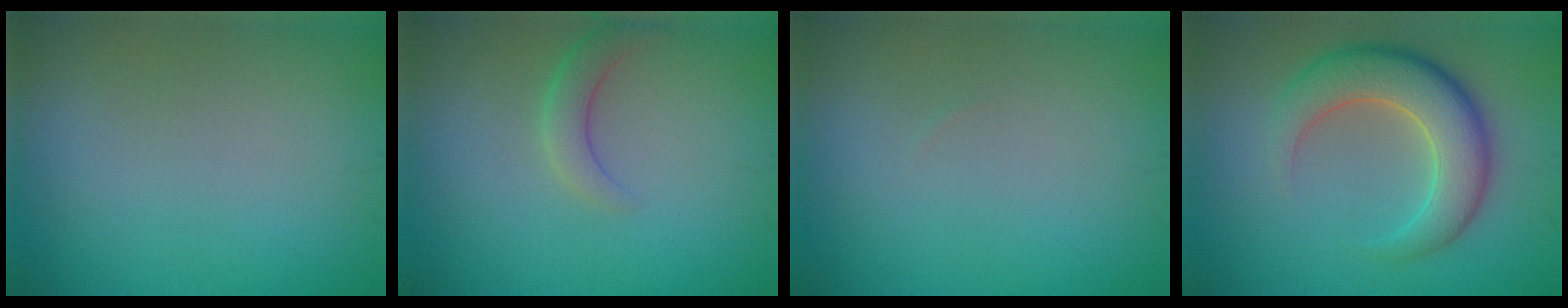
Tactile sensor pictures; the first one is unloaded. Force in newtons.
{"total": 2.3, "press": 2.2, "slide": 0.1}
{"total": 0.0}
{"total": 6.8, "press": 6.8, "slide": 0.6}